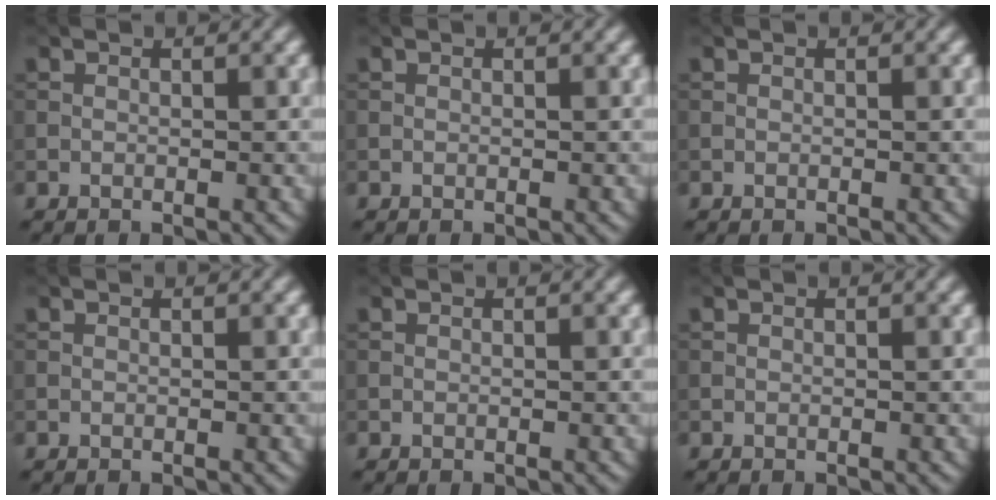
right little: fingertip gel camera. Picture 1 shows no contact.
{"total": 0.0}
{"total": 0.0}
{"total": 0.0}
{"total": 0.0}
{"total": 0.0}